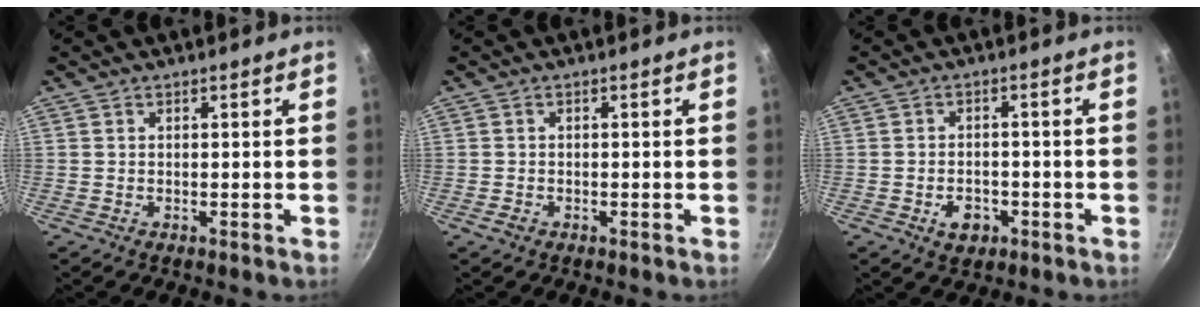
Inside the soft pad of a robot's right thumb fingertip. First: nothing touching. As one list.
[{"total": 1.3, "force": [-0.7, 0.9, 0.5], "torque": [-0.008, 0.003, -0.013]}, {"total": 4.6, "force": [-1.9, 3.3, 2.7], "torque": [-0.031, 0.013, -0.025]}]